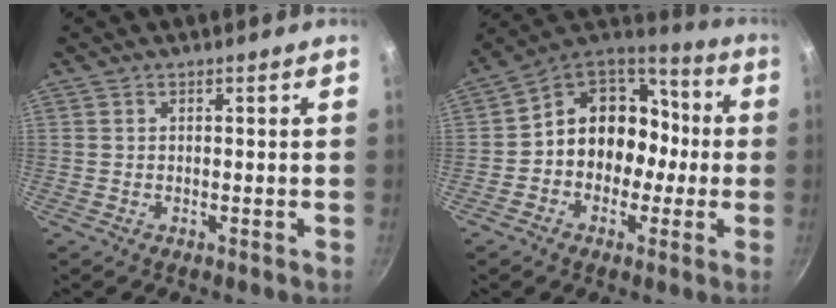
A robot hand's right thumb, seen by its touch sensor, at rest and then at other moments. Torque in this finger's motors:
{"motor_torque": [-0.58, 1.05, 0.15, 0.15, 0.09]}